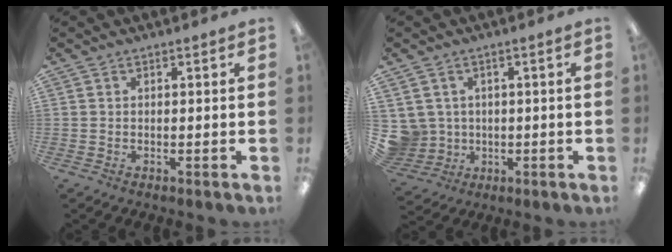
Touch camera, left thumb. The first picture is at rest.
{"total": 5.4, "force": [1.1, 5.3, 0.2], "torque": [-0.031, -0.006, 0.026]}